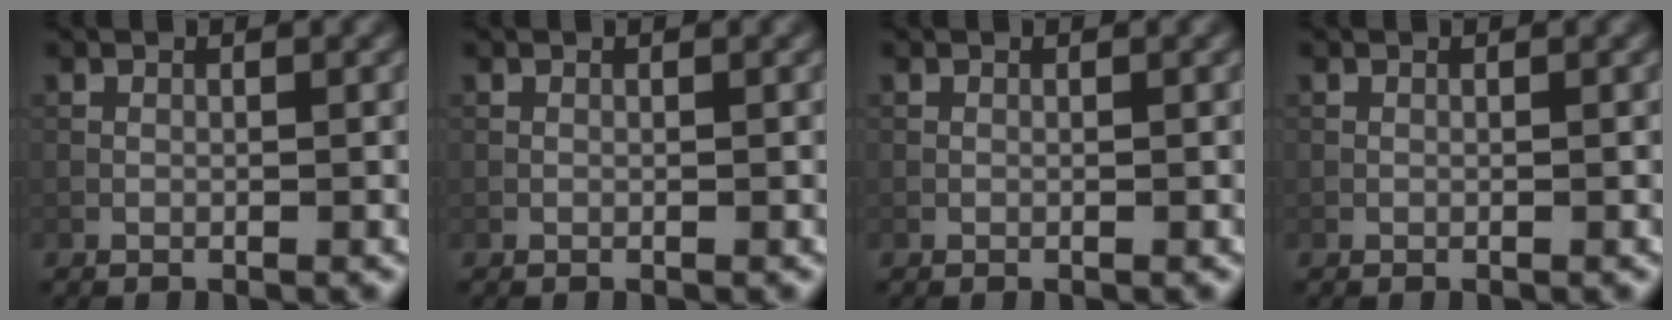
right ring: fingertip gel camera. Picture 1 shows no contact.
{"total": 0.0}
{"total": 0.0}
{"total": 0.0}